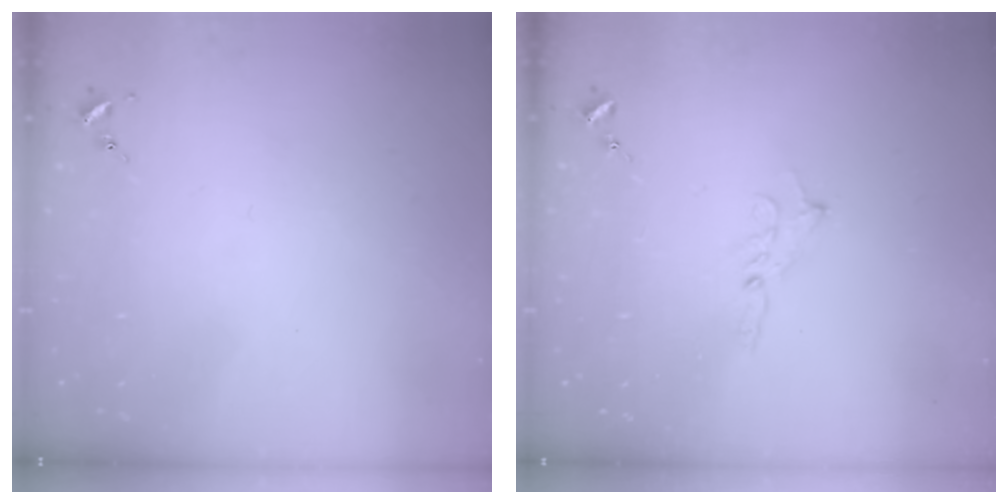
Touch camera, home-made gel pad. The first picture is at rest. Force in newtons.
{"total": 2.5, "press": 2.5, "slide": 0.2}